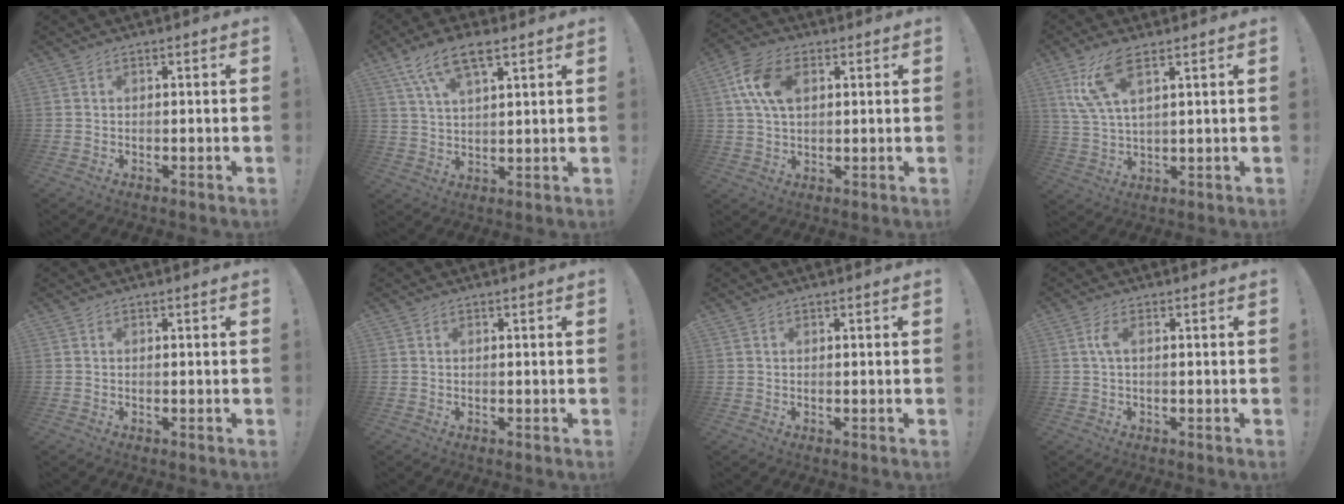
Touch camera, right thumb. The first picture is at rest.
{"total": 10.2, "force": [6.1, 3.8, 7.2], "torque": [-0.125, -0.018, 0.112]}
{"total": 11.8, "force": [3.4, 7.5, 8.5], "torque": [-0.165, 0.006, 0.063]}
{"total": 10.6, "force": [5.7, 3.7, 8.1], "torque": [-0.157, -0.012, 0.111]}
{"total": 0.0}
{"total": 0.0}
{"total": 0.0}
{"total": 3.1, "force": [0.3, 0.8, 3.0], "torque": [-0.057, 0.004, 0.005]}